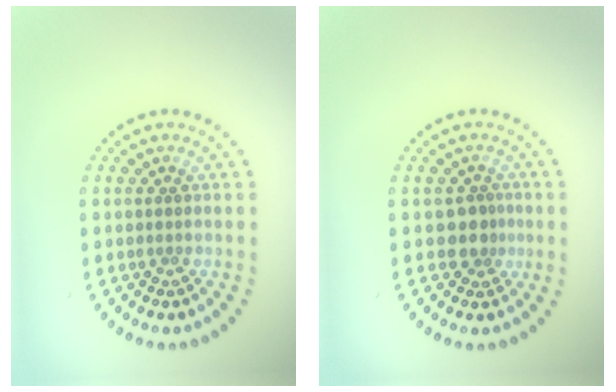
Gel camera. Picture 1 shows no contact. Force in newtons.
{"total": 1.8, "press": 1.4, "slide": 1.2}